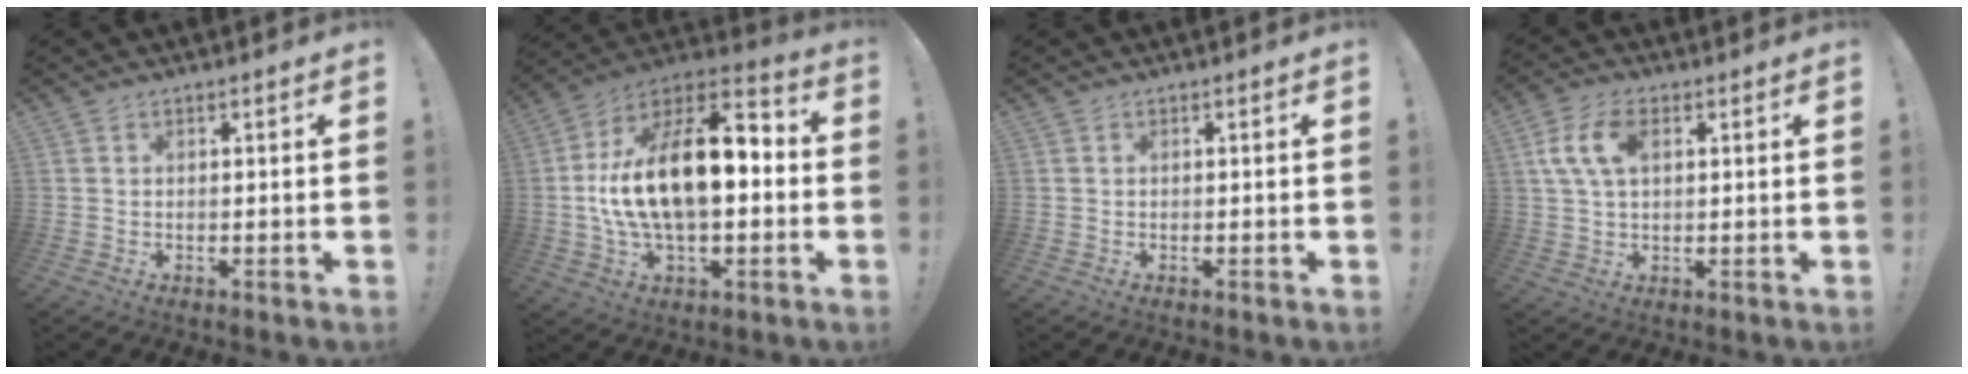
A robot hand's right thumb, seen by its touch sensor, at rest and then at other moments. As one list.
[{"total": 21.4, "force": [0.4, 11.0, 18.4], "torque": [-0.310, 0.001, 0.007]}, {"total": 0.0}, {"total": 9.1, "force": [2.6, 5.4, 6.9], "torque": [-0.130, 0.004, 0.047]}]